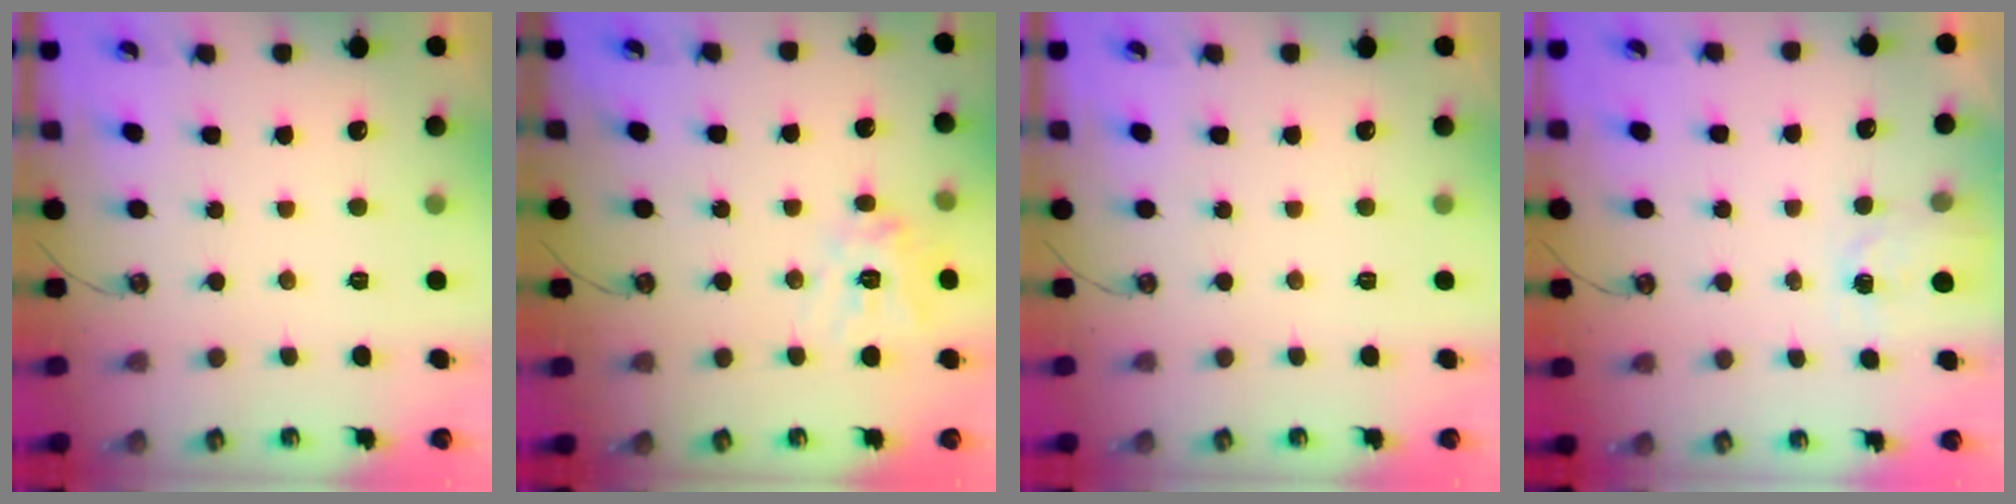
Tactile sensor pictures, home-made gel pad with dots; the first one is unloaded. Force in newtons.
{"total": 12.4, "press": 12.3, "slide": 1.5}
{"total": 0.0}
{"total": 1.9, "press": 1.9, "slide": 0.3}